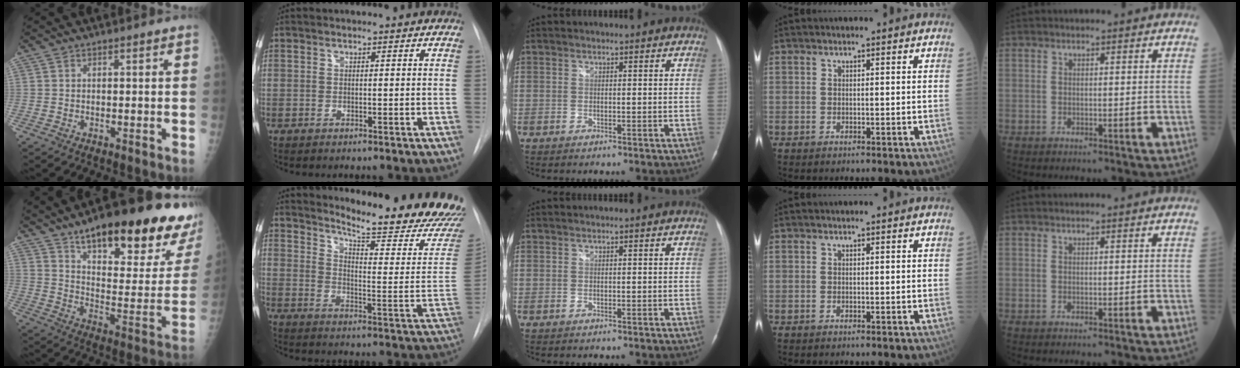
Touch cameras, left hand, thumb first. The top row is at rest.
{"thumb": {"total": 29.2, "force": [19.2, 8.1, 20.4], "torque": [-0.249, -0.071, 0.275]}, "index": {"total": 22.9, "force": [21.0, 0.7, 9.0], "torque": [-0.132, -0.118, 0.258]}}